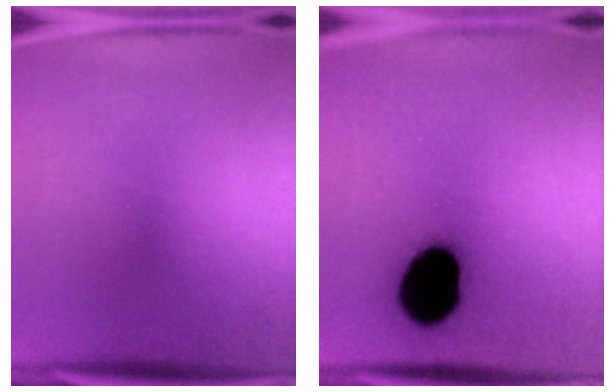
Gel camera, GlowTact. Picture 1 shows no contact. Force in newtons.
{"total": 20.1}